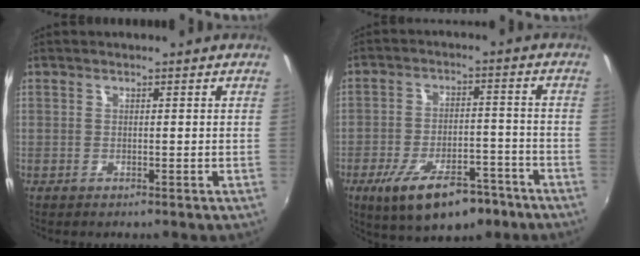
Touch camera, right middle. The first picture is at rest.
{"total": 14.6, "force": [-9.1, 6.1, 9.6], "torque": [-0.182, -0.012, -0.135]}